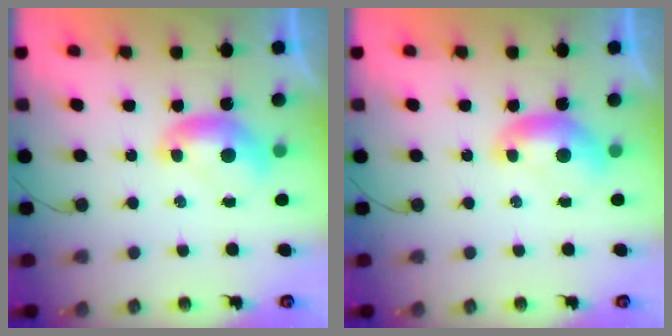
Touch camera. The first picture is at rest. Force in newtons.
{"total": 0.0}